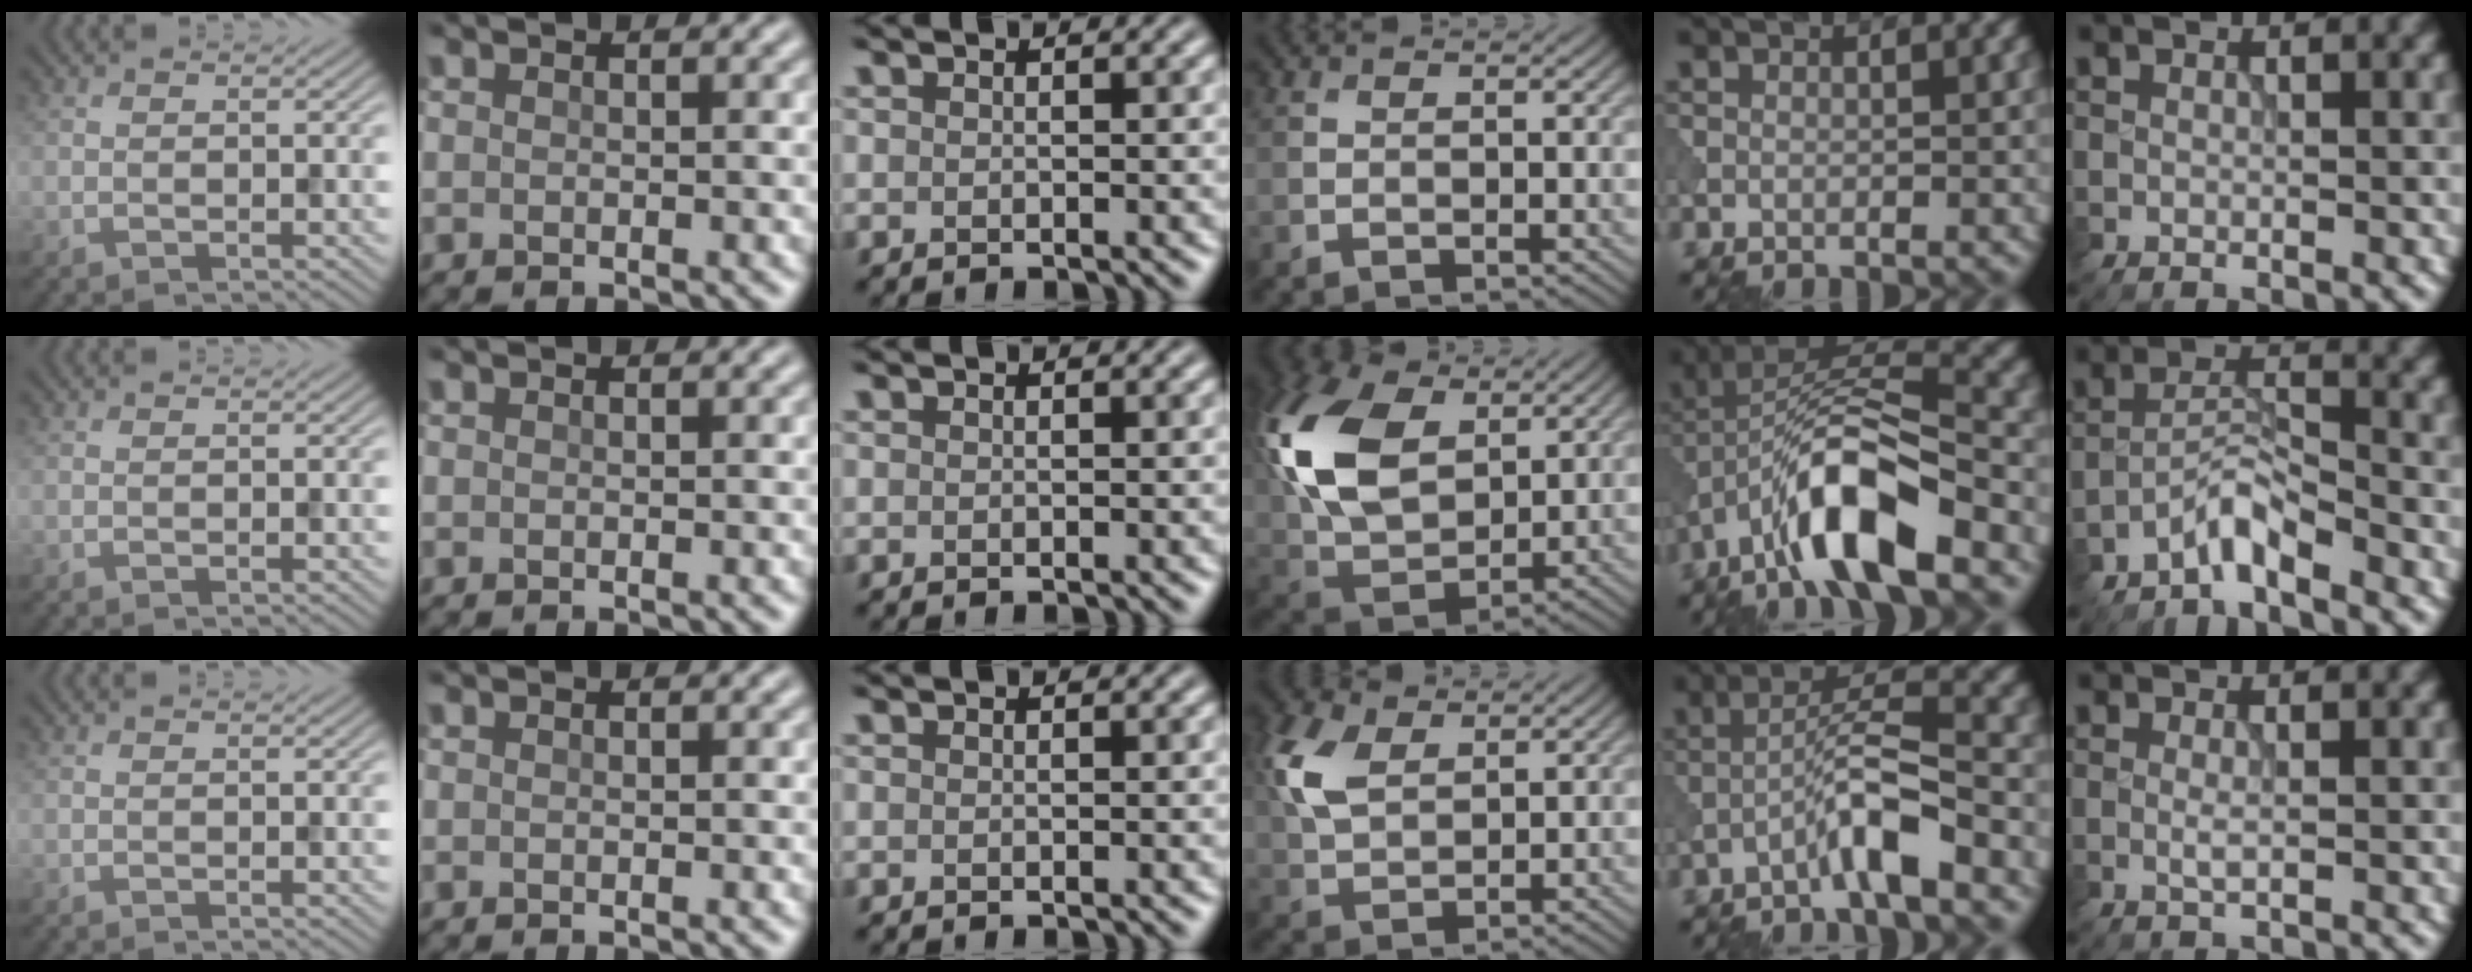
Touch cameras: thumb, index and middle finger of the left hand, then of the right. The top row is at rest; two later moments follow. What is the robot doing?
{"motion": "wipe", "object": "makeup brush"}